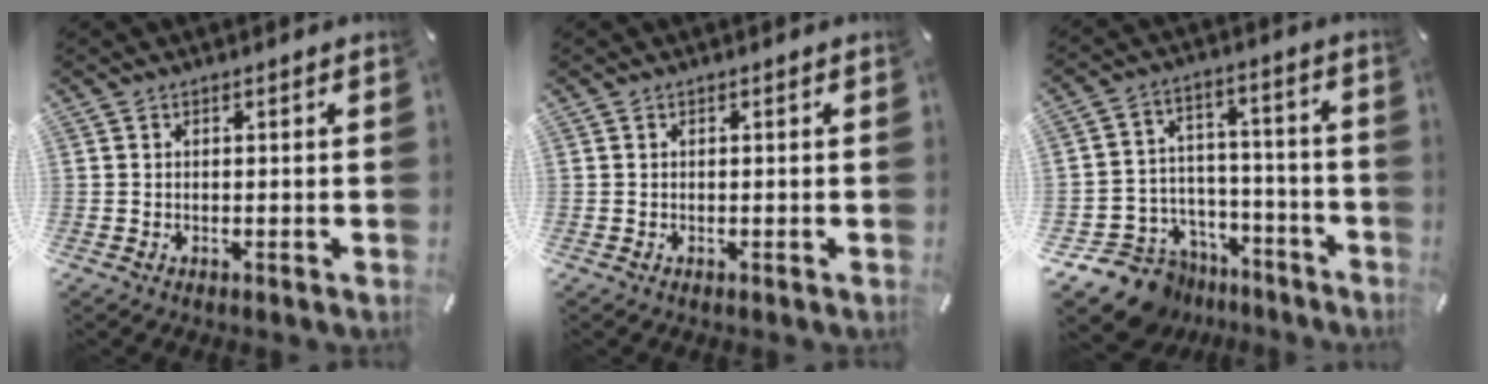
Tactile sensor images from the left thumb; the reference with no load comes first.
{"total": 0.0}
{"total": 11.8, "force": [-8.2, 8.1, 2.6], "torque": [-0.040, 0.051, -0.139]}